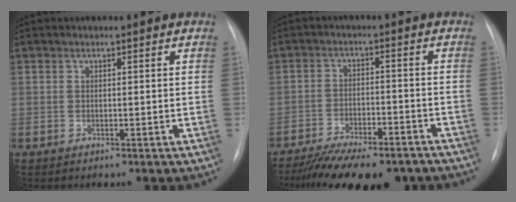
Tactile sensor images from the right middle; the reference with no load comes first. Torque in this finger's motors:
{"motor_torque": [1.07, -1.07, 0.41, 0.14]}